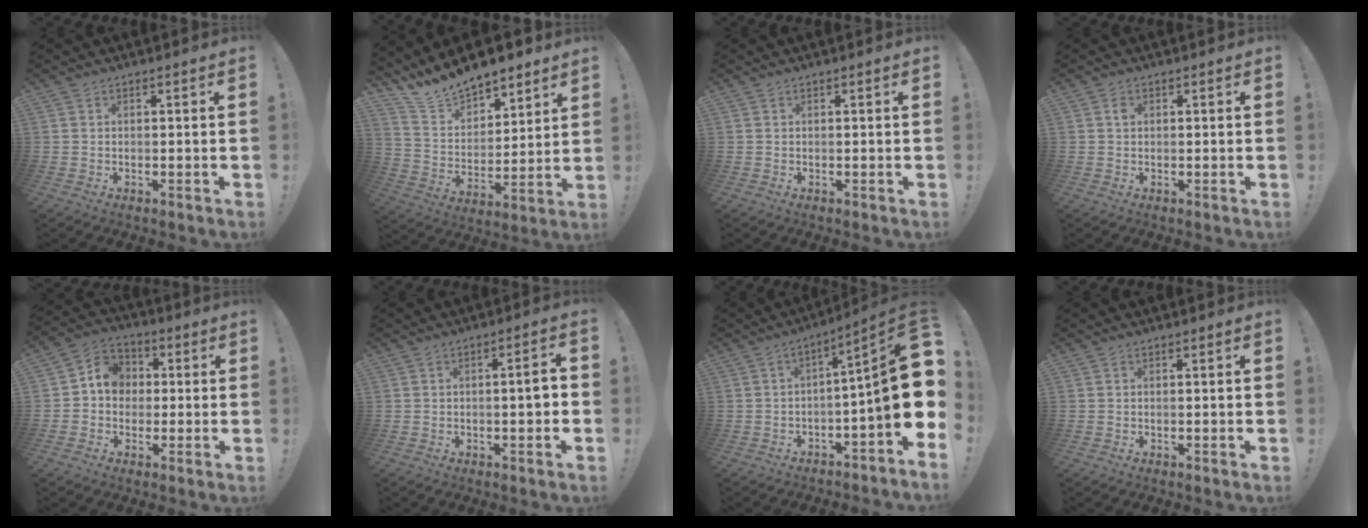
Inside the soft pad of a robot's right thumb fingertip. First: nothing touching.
{"total": 12.6, "force": [12.2, 3.1, 1.3], "torque": [-0.062, -0.109, 0.225]}
{"total": 0.0}
{"total": 1.0, "force": [0.2, 0.8, 0.5], "torque": [0.002, 0.000, 0.001]}
{"total": 8.8, "force": [0.0, 8.0, 3.6], "torque": [-0.045, 0.018, 0.007]}
{"total": 4.0, "force": [-0.4, 0.3, 4.0], "torque": [-0.061, 0.000, -0.009]}
{"total": 17.0, "force": [-0.3, 2.0, 16.9], "torque": [-0.235, -0.006, -0.009]}
{"total": 0.0}